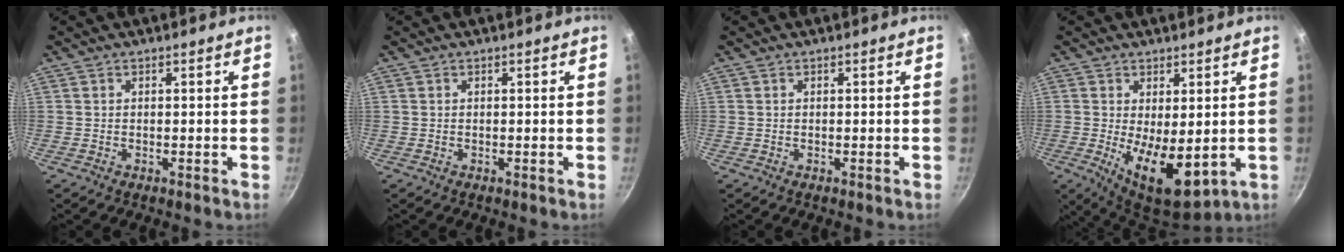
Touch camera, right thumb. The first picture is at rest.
{"total": 0.0}
{"total": 0.0}
{"total": 11.0, "force": [-0.9, 4.9, 9.8], "torque": [-0.131, -0.023, 0.000]}